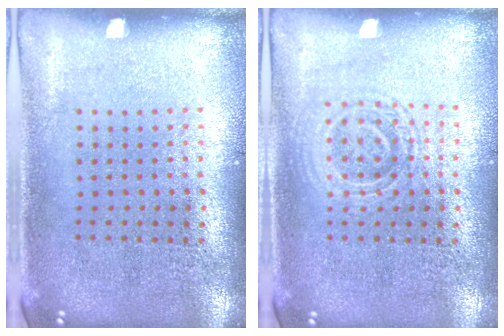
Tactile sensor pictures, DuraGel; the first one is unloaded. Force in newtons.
{"total": 1.3, "press": 1.2, "slide": 0.3}